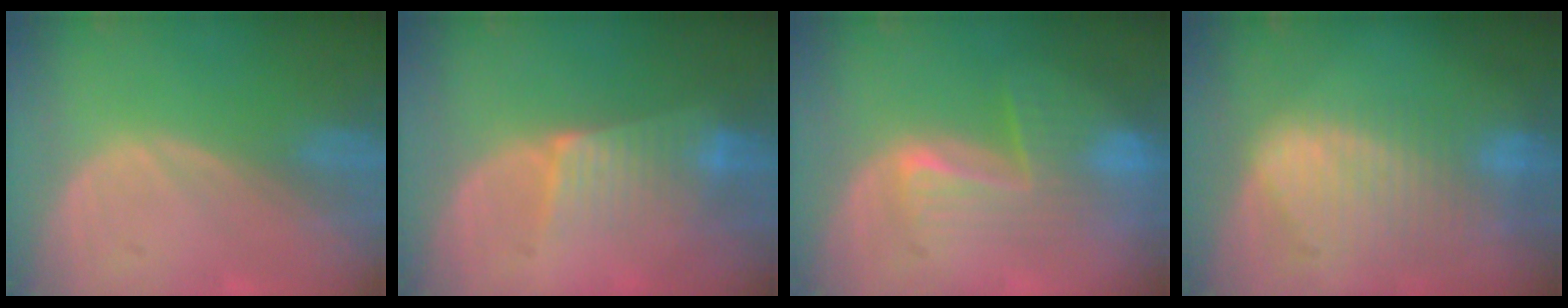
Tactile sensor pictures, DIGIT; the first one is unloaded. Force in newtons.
{"total": 6.4, "press": 5.6, "slide": 3.1}
{"total": 7.6, "press": 7.1, "slide": 2.8}
{"total": 9.1, "press": 8.0, "slide": 4.4}